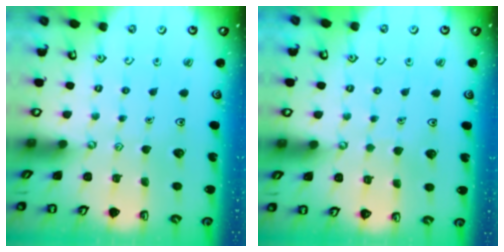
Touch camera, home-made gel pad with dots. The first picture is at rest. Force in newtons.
{"total": 2.4, "press": 2.4, "slide": 0.2}